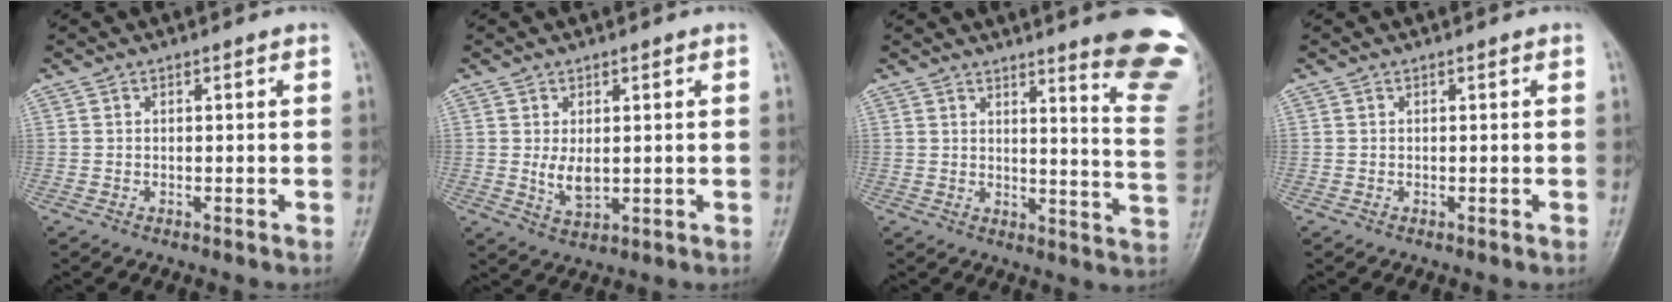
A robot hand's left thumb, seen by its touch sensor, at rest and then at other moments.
{"total": 4.7, "force": [0.4, 2.8, 3.7], "torque": [-0.056, -0.013, 0.013]}
{"total": 15.9, "force": [12.0, 1.3, 10.3], "torque": [-0.098, -0.109, 0.134]}
{"total": 0.0}